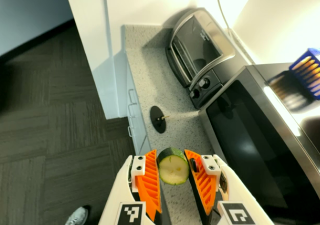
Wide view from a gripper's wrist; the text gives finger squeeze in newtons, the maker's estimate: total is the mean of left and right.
{"total": 9.7, "left": 9.6, "right": 9.9}